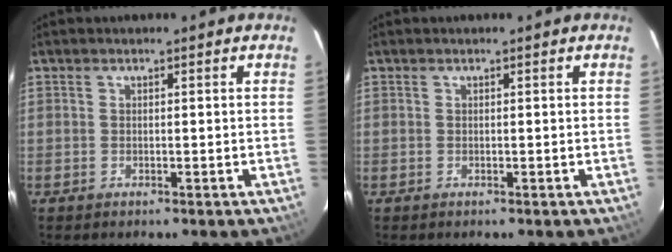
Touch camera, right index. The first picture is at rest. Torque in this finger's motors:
{"motor_torque": [0.00, 0.00, 0.00, 0.00]}